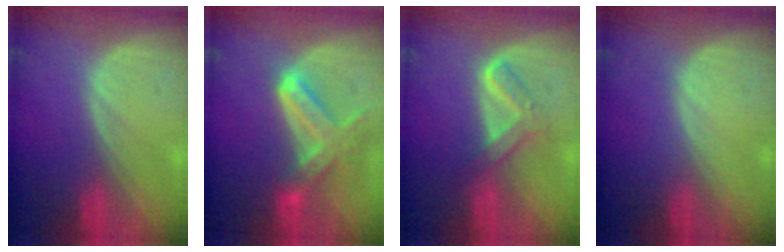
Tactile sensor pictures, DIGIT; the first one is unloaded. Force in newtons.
{"total": 7.2, "press": 6.6, "slide": 2.9}
{"total": 4.4, "press": 4.4, "slide": 0.4}
{"total": 0.0}